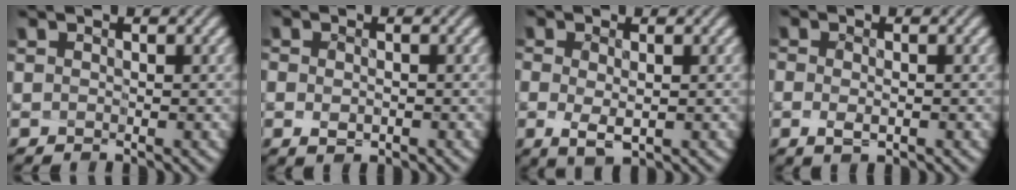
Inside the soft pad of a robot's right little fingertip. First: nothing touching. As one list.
[{"total": 1.2, "force": [-1.1, 0.2, 0.6], "torque": [0.000, -0.017, -0.006]}, {"total": 2.3, "force": [-1.3, 0.6, 1.7], "torque": [-0.033, -0.023, -0.005]}, {"total": 1.4, "force": [-1.3, 0.0, 0.6], "torque": [-0.008, -0.020, -0.006]}]